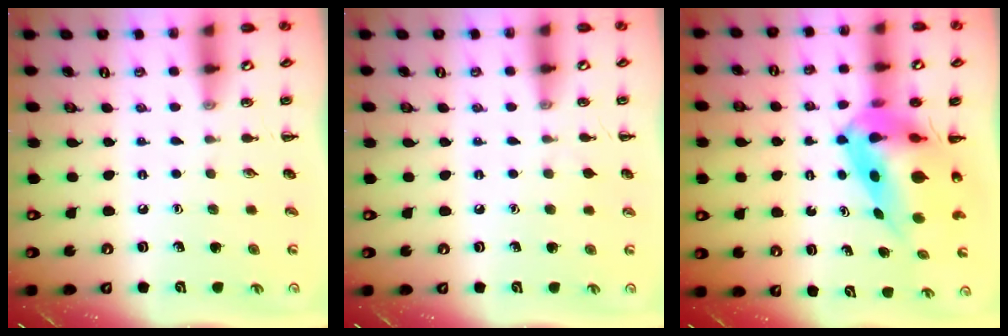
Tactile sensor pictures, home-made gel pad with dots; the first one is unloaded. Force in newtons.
{"total": 3.4, "press": 3.2, "slide": 1.1}
{"total": 11.2, "press": 10.7, "slide": 3.1}